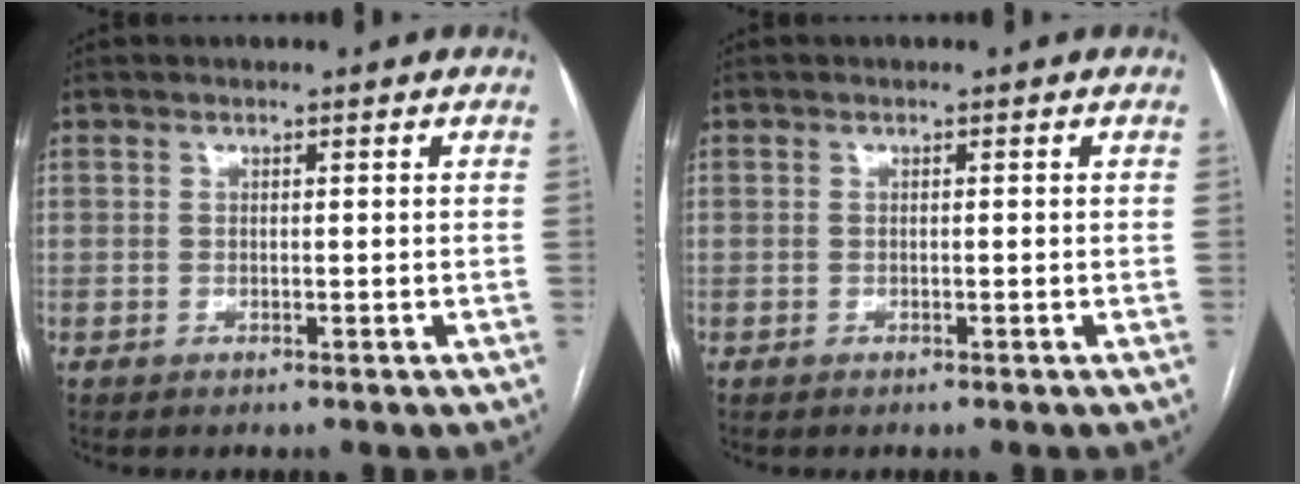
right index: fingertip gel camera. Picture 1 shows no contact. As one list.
[{"total": 0.0}]